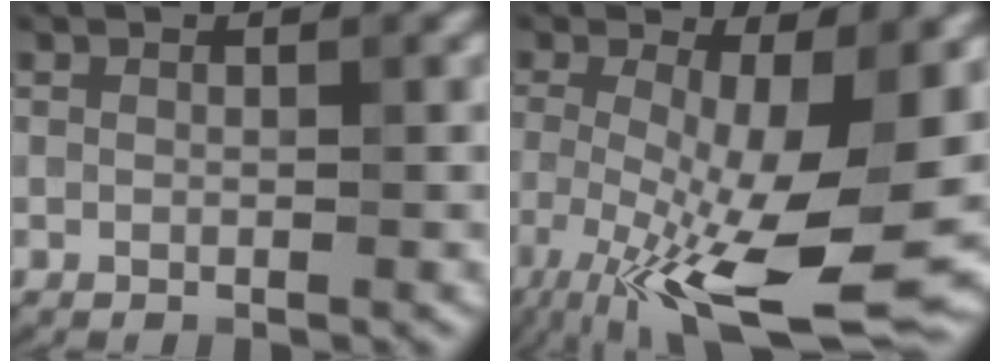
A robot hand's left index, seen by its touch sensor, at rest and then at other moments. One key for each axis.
{"total": 13.2, "fx": -3.9, "fy": 3.8, "fz": 12.0, "tx": -0.209, "ty": -0.027, "tz": -0.065}